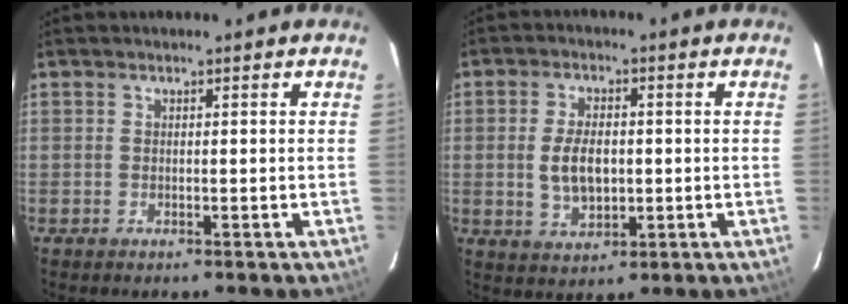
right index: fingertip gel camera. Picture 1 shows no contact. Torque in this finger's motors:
{"motor_torque": [0.16, 0.10, 0.08, 0.07]}